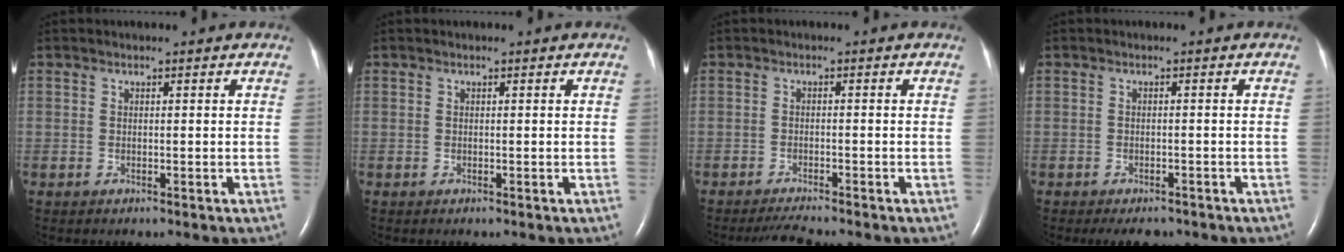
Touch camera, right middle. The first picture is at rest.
{"total": 0.0}
{"total": 3.5, "force": [-3.2, -0.3, 1.3], "torque": [-0.030, -0.015, -0.053]}
{"total": 3.9, "force": [-3.1, 1.6, 1.6], "torque": [-0.016, -0.003, -0.039]}